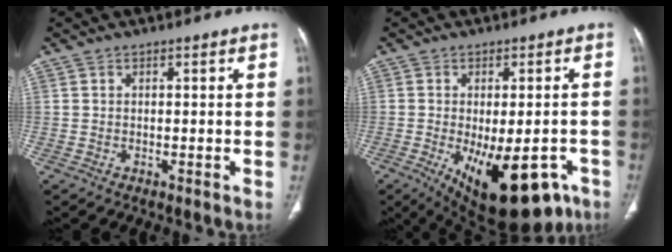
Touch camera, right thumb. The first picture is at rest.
{"total": 18.5, "force": [-8.1, 8.5, 14.3], "torque": [-0.164, -0.003, -0.096]}